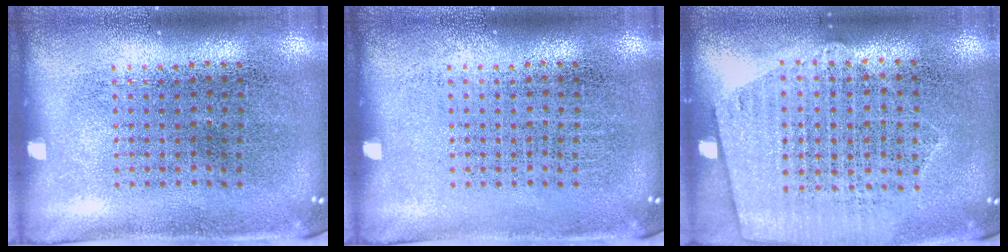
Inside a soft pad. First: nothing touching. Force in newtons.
{"total": 0.0}
{"total": 1.2, "press": 1.1, "slide": 0.6}